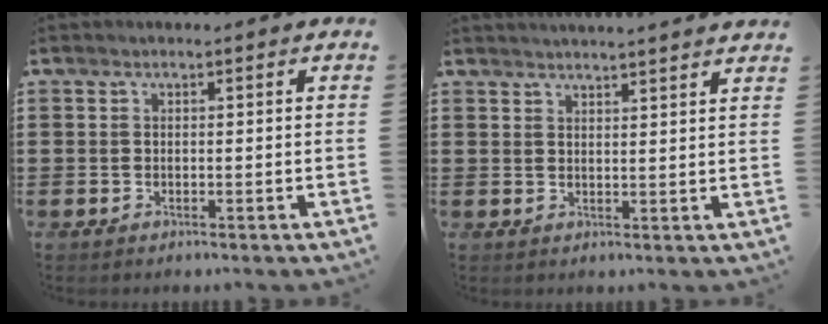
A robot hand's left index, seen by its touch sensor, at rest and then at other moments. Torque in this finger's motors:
{"motor_torque": [0.59, -0.59, 0.41, 0.10]}